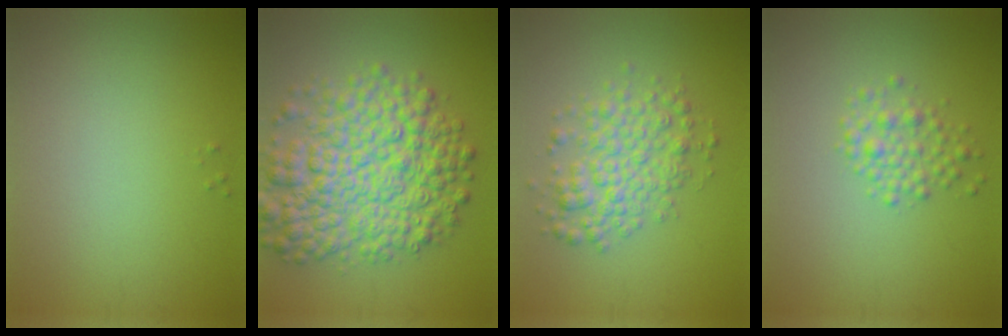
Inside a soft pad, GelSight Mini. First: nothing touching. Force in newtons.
{"total": 9.6, "press": 9.6, "slide": 0.2}
{"total": 4.3, "press": 4.3, "slide": 0.1}
{"total": 2.2, "press": 2.2, "slide": 0.1}